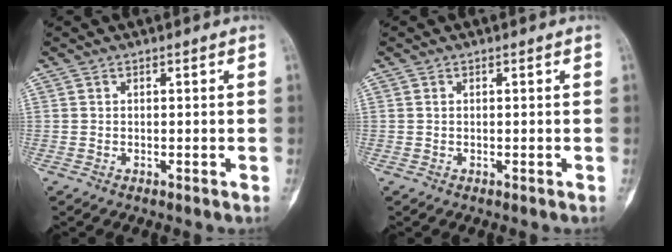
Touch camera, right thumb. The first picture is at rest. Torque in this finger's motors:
{"motor_torque": [-0.11, -0.10, 0.04, -0.17, 0.03]}